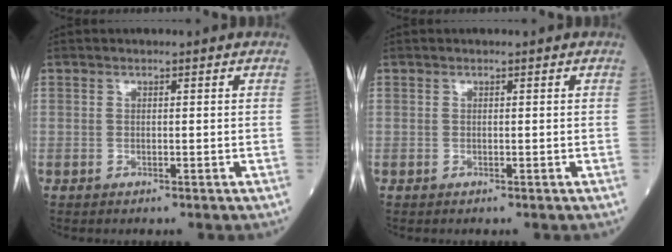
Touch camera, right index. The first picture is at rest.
{"total": 0.0}